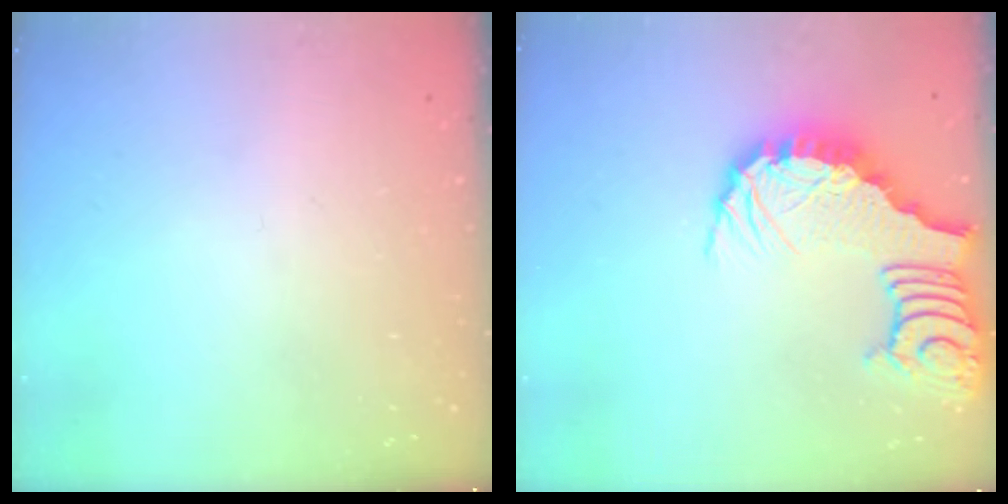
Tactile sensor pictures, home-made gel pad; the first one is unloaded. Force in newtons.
{"total": 7.1, "press": 7.0, "slide": 1.1}